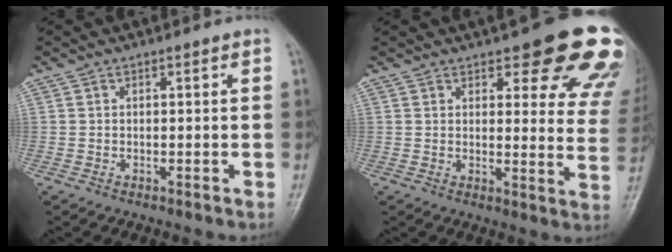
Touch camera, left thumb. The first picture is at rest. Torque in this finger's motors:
{"motor_torque": [0.93, 0.13, 1.61, -1.16, 0.12]}